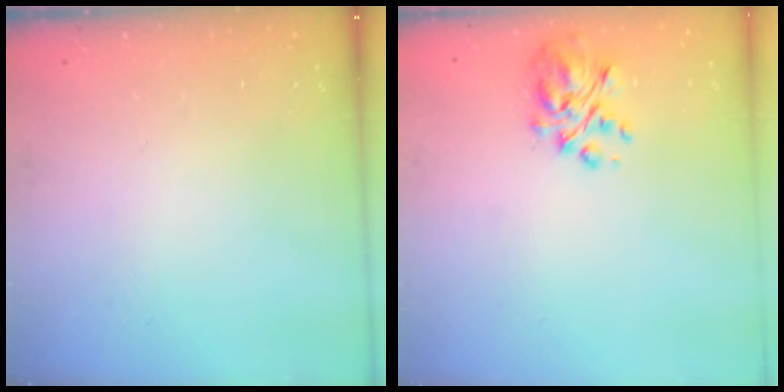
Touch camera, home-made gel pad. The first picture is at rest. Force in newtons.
{"total": 6.3, "press": 6.0, "slide": 1.8}